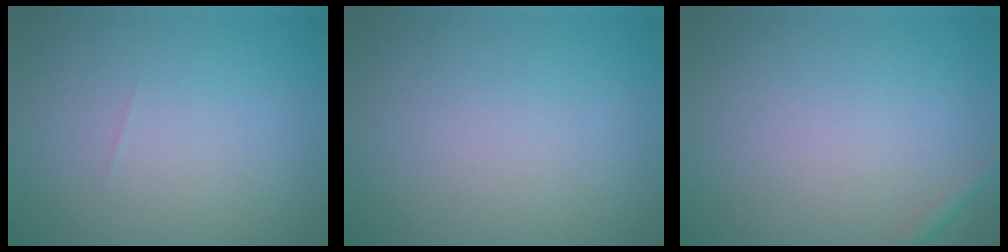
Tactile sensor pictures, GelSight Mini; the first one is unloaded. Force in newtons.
{"total": 0.0}
{"total": 1.0, "press": 1.0, "slide": 0.0}